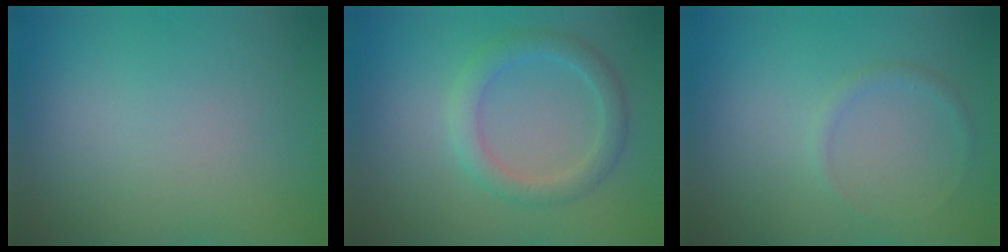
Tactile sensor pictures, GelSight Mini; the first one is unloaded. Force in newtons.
{"total": 2.9, "press": 2.9, "slide": 0.1}
{"total": 0.9, "press": 0.8, "slide": 0.1}